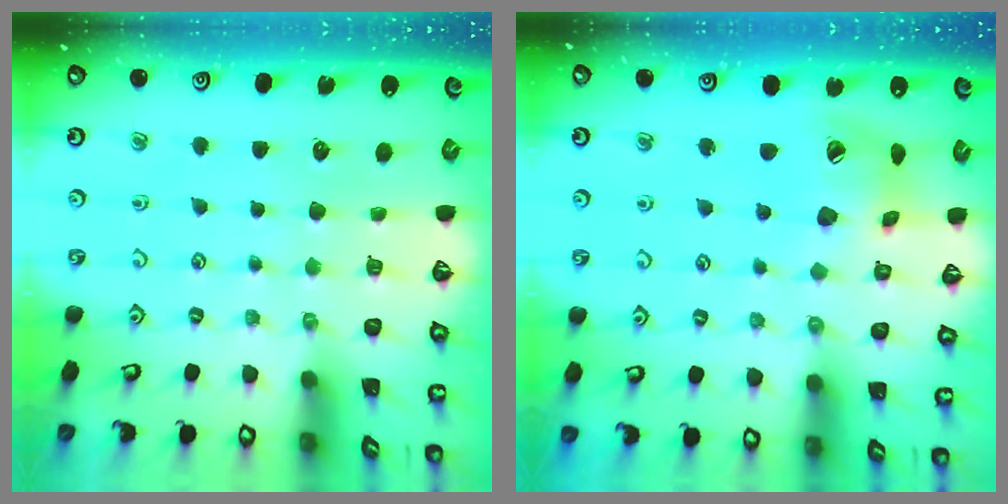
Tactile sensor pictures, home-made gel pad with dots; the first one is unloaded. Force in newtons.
{"total": 13.0, "press": 12.9, "slide": 2.0}